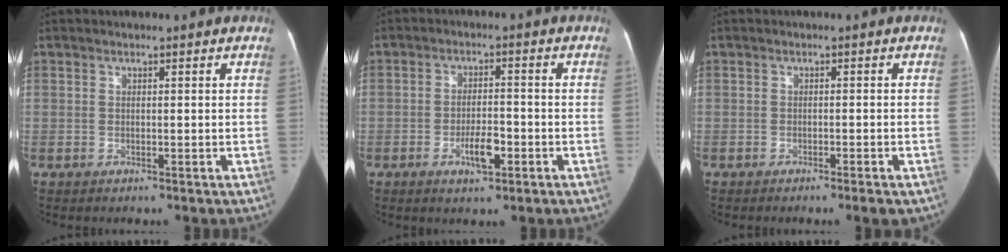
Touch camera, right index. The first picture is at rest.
{"total": 5.0, "force": [-2.1, 1.7, 4.2], "torque": [-0.074, 0.000, -0.033]}
{"total": 2.1, "force": [-1.5, 0.1, 1.6], "torque": [-0.022, -0.003, -0.018]}